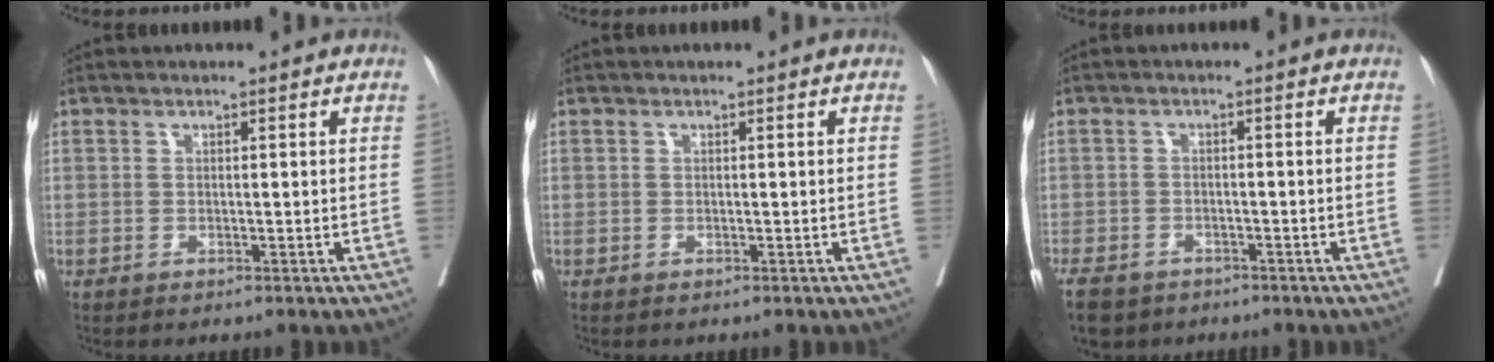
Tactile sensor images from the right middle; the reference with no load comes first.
{"total": 0.0}
{"total": 6.9, "force": [-5.2, 3.9, 2.5], "torque": [-0.052, -0.005, -0.077]}